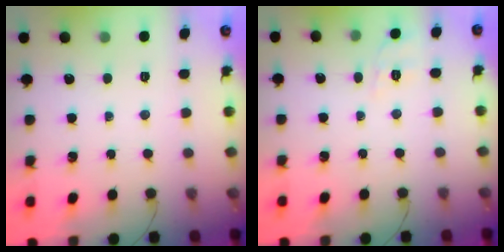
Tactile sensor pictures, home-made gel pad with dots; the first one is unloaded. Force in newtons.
{"total": 5.8, "press": 5.4, "slide": 2.2}